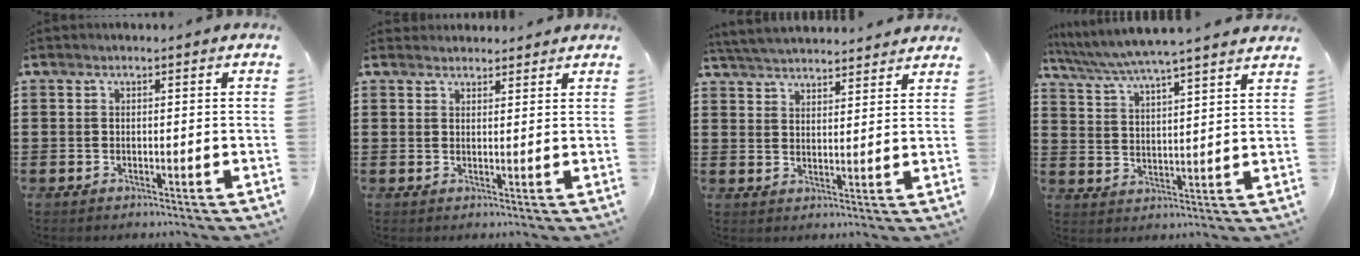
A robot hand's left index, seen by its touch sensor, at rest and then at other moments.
{"total": 2.0, "force": [2.0, 0.5, -0.2], "torque": [-0.002, 0.001, 0.038]}
{"total": 4.2, "force": [4.2, 0.0, 0.4], "torque": [-0.022, -0.018, 0.076]}
{"total": 5.3, "force": [4.9, -0.7, 1.7], "torque": [-0.055, -0.034, 0.082]}